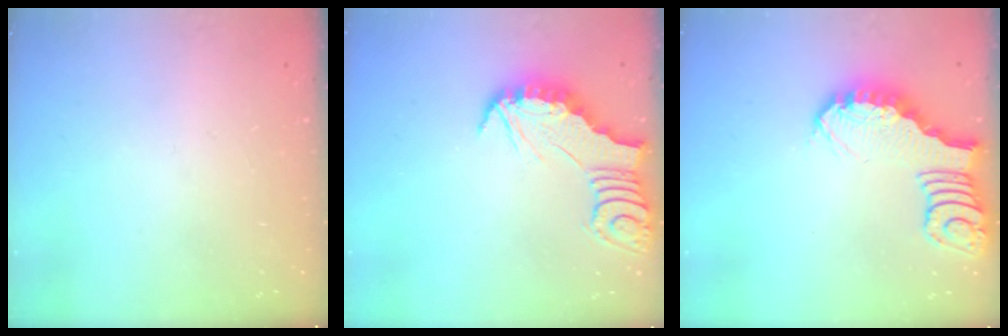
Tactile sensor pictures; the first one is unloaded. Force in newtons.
{"total": 2.8, "press": 2.8, "slide": 0.3}
{"total": 3.5, "press": 3.5, "slide": 0.2}